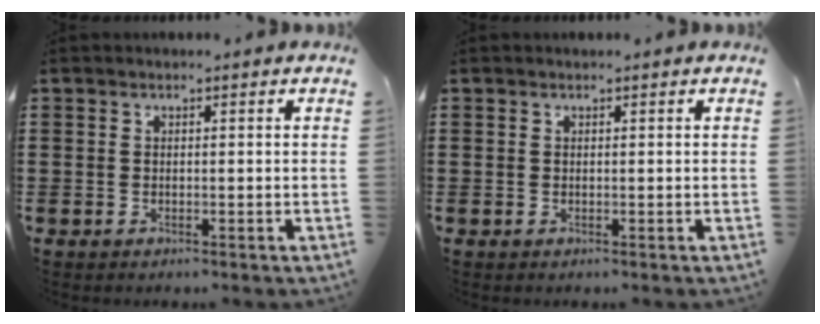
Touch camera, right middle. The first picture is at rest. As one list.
[{"total": 0.0}]